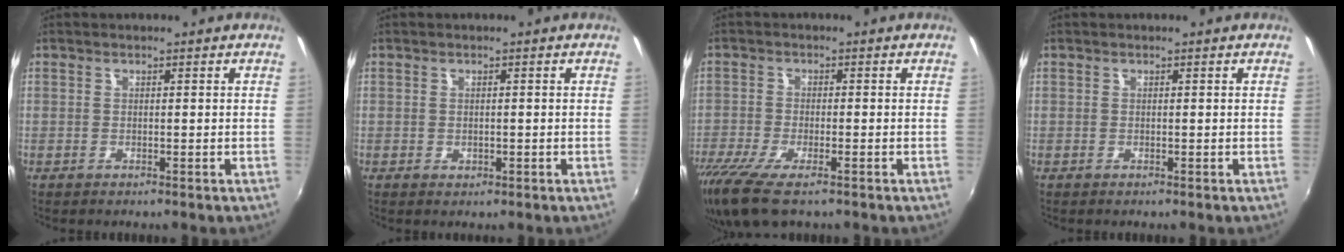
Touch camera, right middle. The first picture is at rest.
{"total": 2.4, "force": [-0.5, 2.0, 1.3], "torque": [-0.023, -0.002, -0.002]}
{"total": 10.3, "force": [-7.1, 2.5, 7.1], "torque": [-0.163, -0.043, -0.133]}
{"total": 0.0}